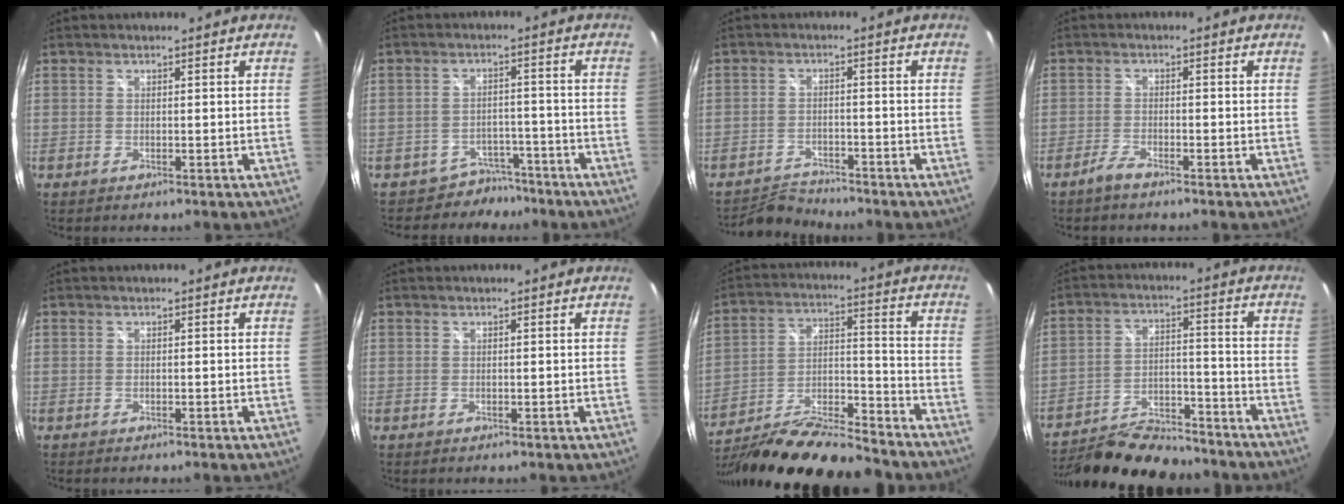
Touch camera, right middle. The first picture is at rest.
{"total": 5.8, "force": [-4.8, 3.3, -0.5], "torque": [0.009, 0.025, -0.068]}
{"total": 4.5, "force": [-4.4, 0.7, -0.4], "torque": [-0.008, 0.011, -0.082]}
{"total": 2.6, "force": [-2.3, 0.4, 1.2], "torque": [-0.038, -0.001, -0.047]}
{"total": 0.6, "force": [-0.6, 0.1, 0.2], "torque": [-0.004, -0.004, -0.012]}
{"total": 0.0}
{"total": 23.5, "force": [-19.6, 3.8, 12.4], "torque": [-0.231, -0.039, -0.319]}
{"total": 19.5, "force": [-17.2, 4.7, 7.9], "torque": [-0.157, -0.013, -0.267]}